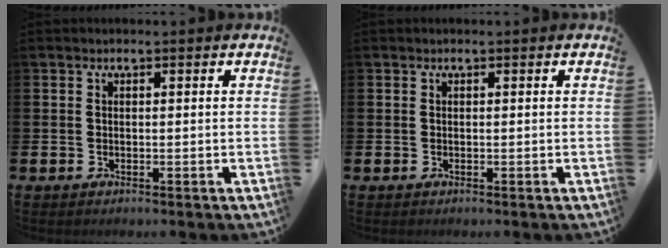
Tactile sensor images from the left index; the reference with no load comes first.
{"total": 0.0}